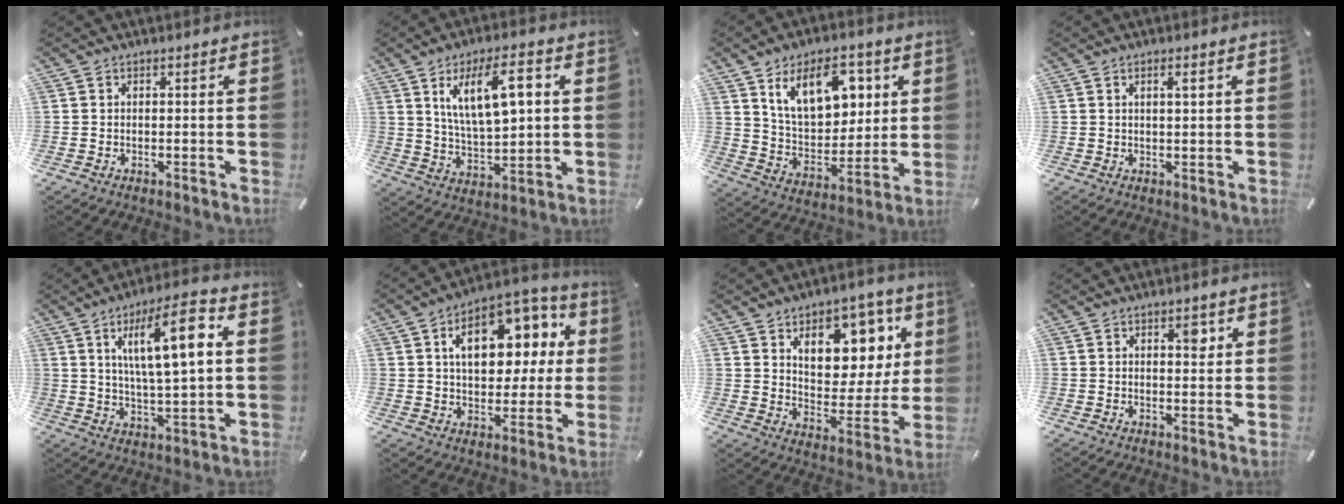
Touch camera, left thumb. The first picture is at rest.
{"total": 14.3, "force": [5.6, 6.2, 11.6], "torque": [-0.211, -0.006, 0.091]}
{"total": 15.6, "force": [7.7, 9.9, 9.3], "torque": [-0.154, -0.019, 0.143]}
{"total": 1.8, "force": [0.8, 0.3, 1.6], "torque": [-0.031, 0.001, 0.013]}
{"total": 15.2, "force": [5.2, 4.6, 13.5], "torque": [-0.225, -0.002, 0.076]}
{"total": 16.9, "force": [5.5, 10.5, 12.1], "torque": [-0.175, -0.014, 0.094]}
{"total": 12.5, "force": [6.9, 8.6, 6.0], "torque": [-0.078, -0.053, 0.124]}
{"total": 3.5, "force": [1.6, 1.8, 2.5], "torque": [-0.015, -0.010, 0.016]}